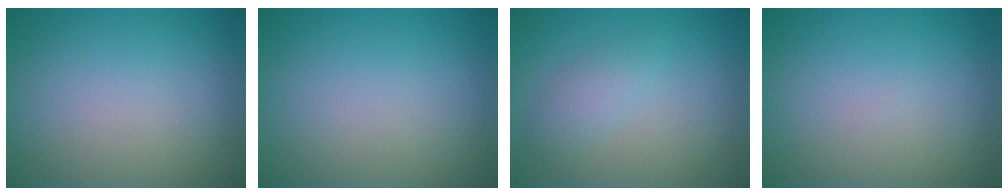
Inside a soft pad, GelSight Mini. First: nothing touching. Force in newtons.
{"total": 0.0}
{"total": 1.6, "press": 1.6, "slide": 0.0}
{"total": 0.0}